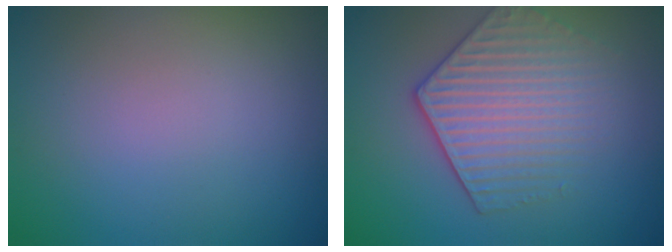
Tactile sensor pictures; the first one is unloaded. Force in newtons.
{"total": 4.5, "press": 3.9, "slide": 2.4}